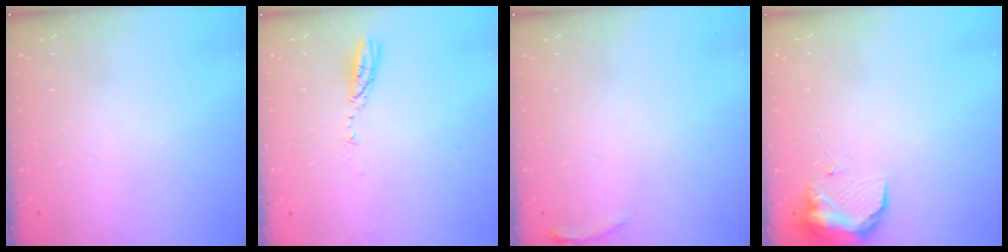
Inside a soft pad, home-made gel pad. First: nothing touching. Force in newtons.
{"total": 3.5, "press": 3.5, "slide": 0.3}
{"total": 5.0, "press": 4.7, "slide": 1.9}
{"total": 9.3, "press": 9.2, "slide": 0.7}